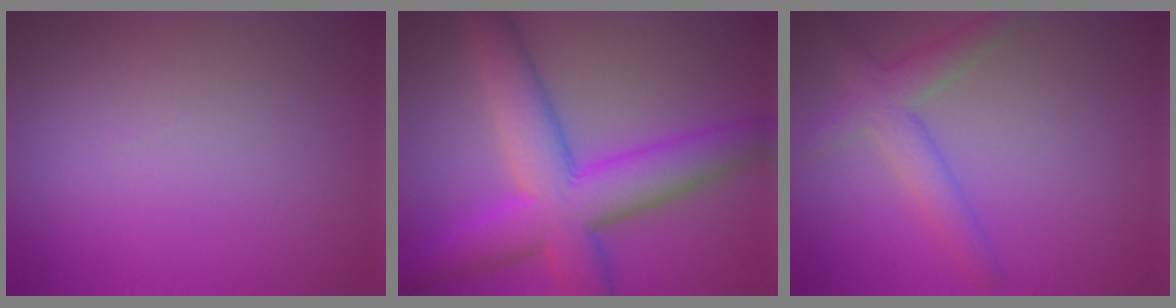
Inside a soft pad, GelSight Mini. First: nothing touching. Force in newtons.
{"total": 9.2, "press": 9.2, "slide": 0.2}
{"total": 3.3, "press": 3.3, "slide": 0.1}